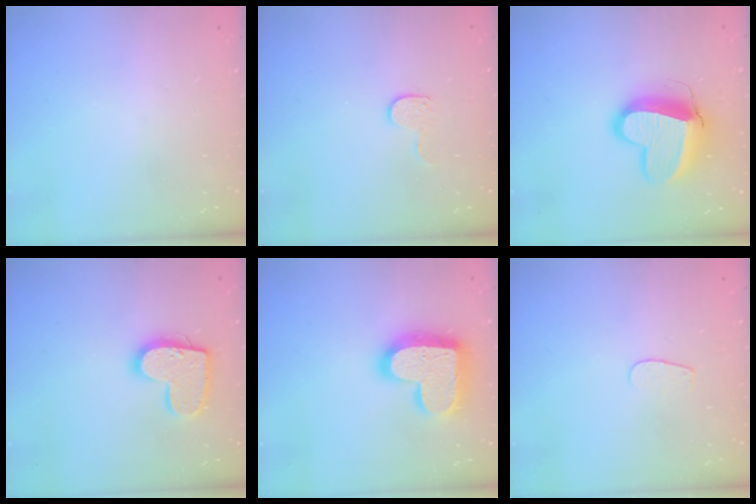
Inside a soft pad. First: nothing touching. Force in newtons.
{"total": 6.7, "press": 6.7, "slide": 0.6}
{"total": 14.4, "press": 14.3, "slide": 1.6}
{"total": 14.3, "press": 14.3, "slide": 0.8}
{"total": 19.5, "press": 19.5, "slide": 1.4}
{"total": 2.6, "press": 2.5, "slide": 0.3}